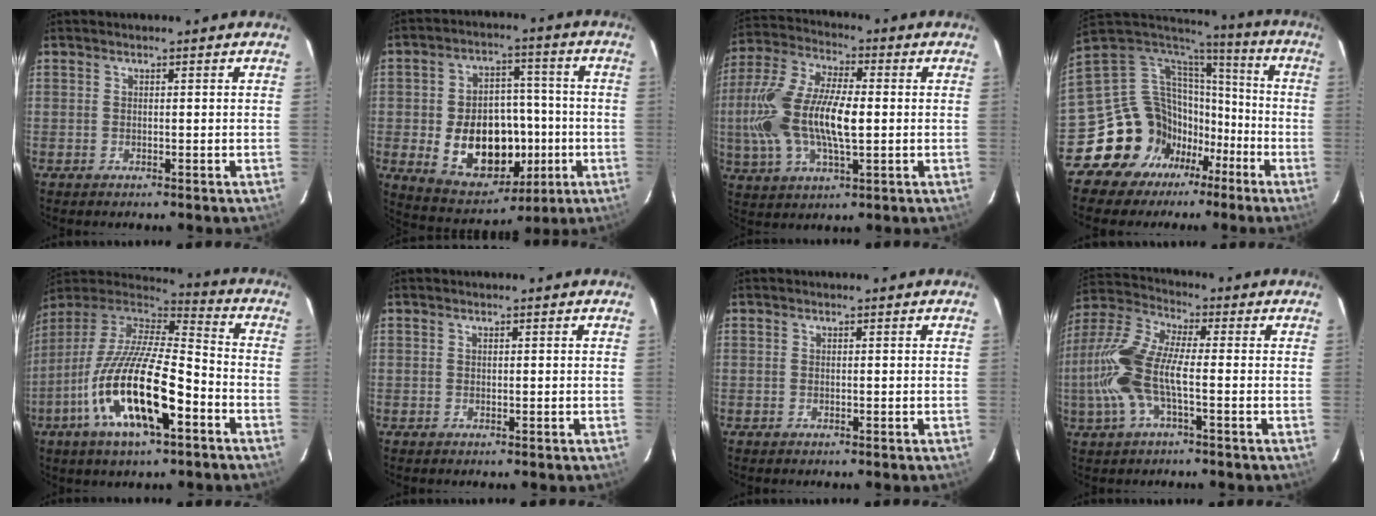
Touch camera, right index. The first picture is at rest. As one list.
[{"total": 17.2, "force": [-3.5, 12.2, 11.7], "torque": [-0.235, 0.016, -0.028]}, {"total": 18.2, "force": [-0.8, 7.4, 16.5], "torque": [-0.339, 0.003, -0.016]}, {"total": 16.0, "force": [-9.4, 12.5, 2.9], "torque": [-0.077, 0.051, -0.157]}, {"total": 21.9, "force": [-8.9, 6.7, 18.9], "torque": [-0.357, -0.034, -0.169]}, {"total": 0.0}, {"total": 0.0}, {"total": 13.4, "force": [-2.4, 4.7, 12.3], "torque": [-0.271, 0.007, -0.052]}]